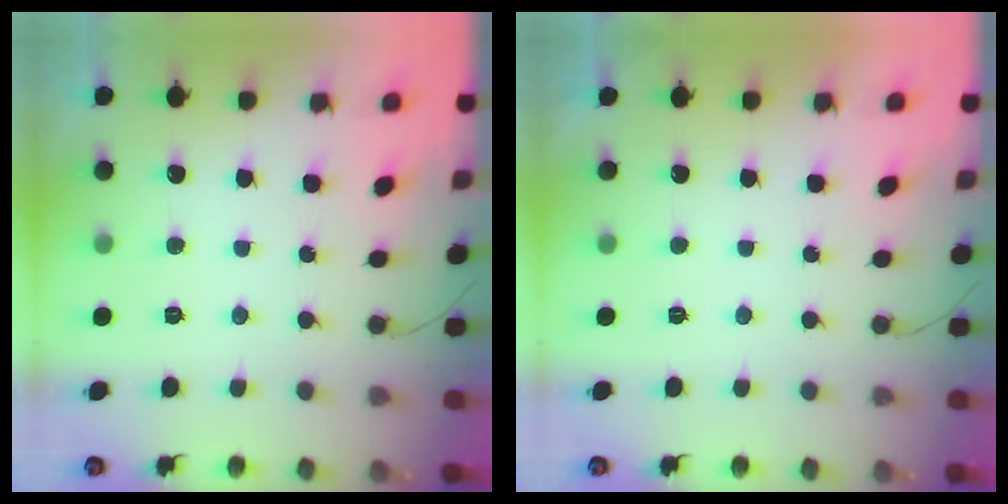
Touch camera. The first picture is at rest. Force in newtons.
{"total": 2.2, "press": 2.1, "slide": 0.3}